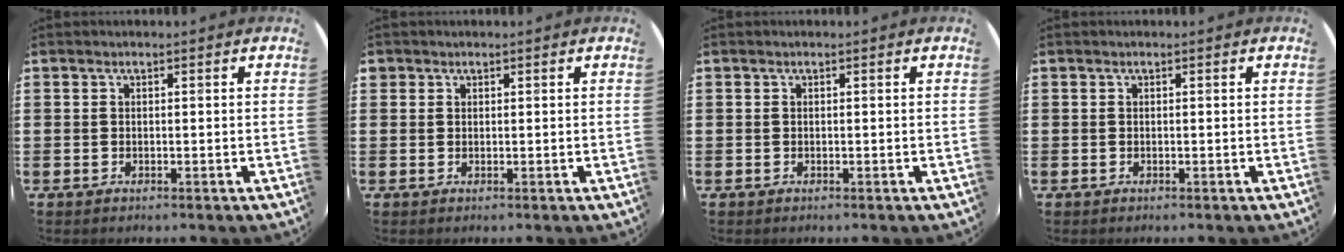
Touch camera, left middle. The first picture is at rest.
{"total": 0.7, "force": [0.6, 0.4, -0.1], "torque": [0.002, 0.004, 0.012]}
{"total": 0.0}
{"total": 0.0}